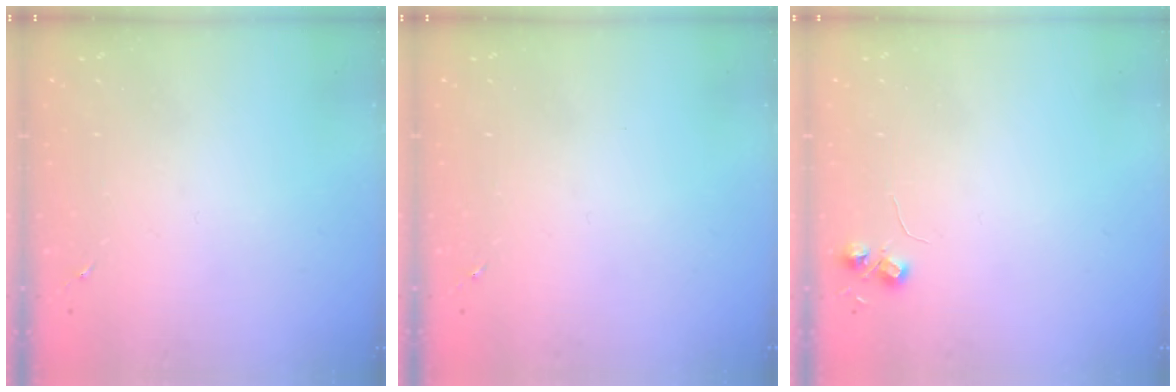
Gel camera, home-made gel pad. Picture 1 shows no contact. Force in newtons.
{"total": 0.0}
{"total": 5.2, "press": 5.2, "slide": 0.7}